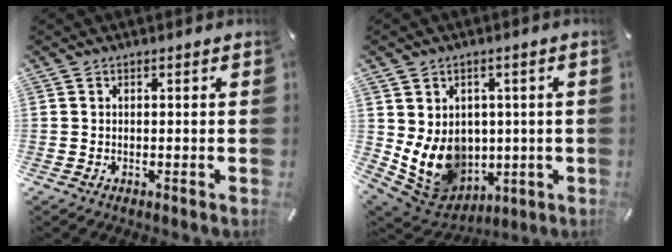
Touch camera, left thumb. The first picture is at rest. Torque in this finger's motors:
{"motor_torque": [2.47, 2.54, 0.78, -0.52, 0.52]}